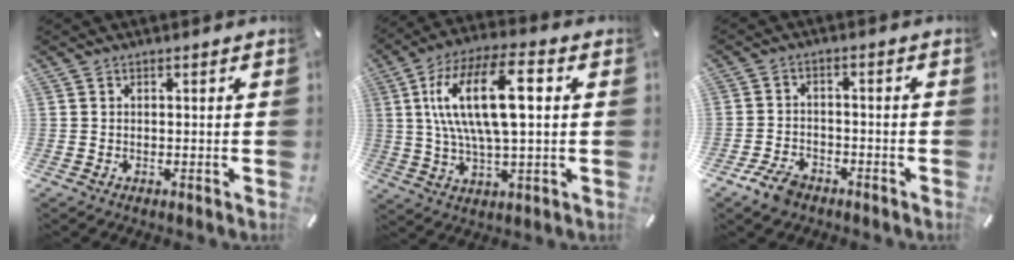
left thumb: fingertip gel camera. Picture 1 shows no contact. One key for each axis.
{"total": 18.8, "fx": 3.9, "fy": 7.3, "fz": 16.9, "tx": -0.353, "ty": 0.002, "tz": 0.056}
{"total": 5.8, "fx": -4.0, "fy": 3.2, "fz": 2.7, "tx": -0.056, "ty": 0.022, "tz": -0.075}